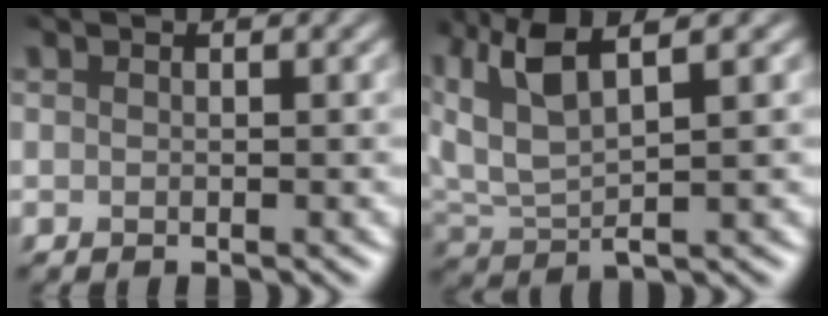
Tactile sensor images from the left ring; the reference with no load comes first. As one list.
[{"total": 6.6, "force": [4.1, 1.8, 4.8], "torque": [-0.112, 0.013, 0.082]}]